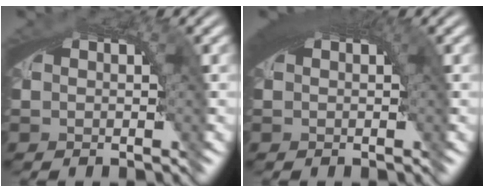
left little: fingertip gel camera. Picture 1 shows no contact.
{"total": 3.2, "force": [1.1, 1.0, 2.9], "torque": [-0.036, 0.010, 0.014]}